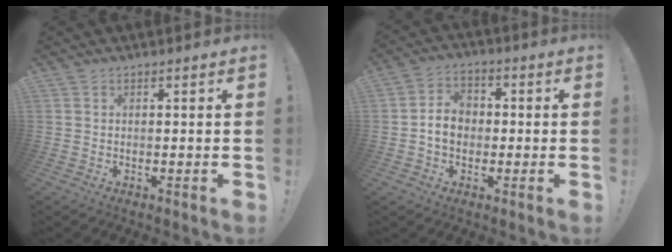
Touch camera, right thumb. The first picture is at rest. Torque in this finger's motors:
{"motor_torque": [0.93, 1.50, 0.82, -0.53, 0.01]}